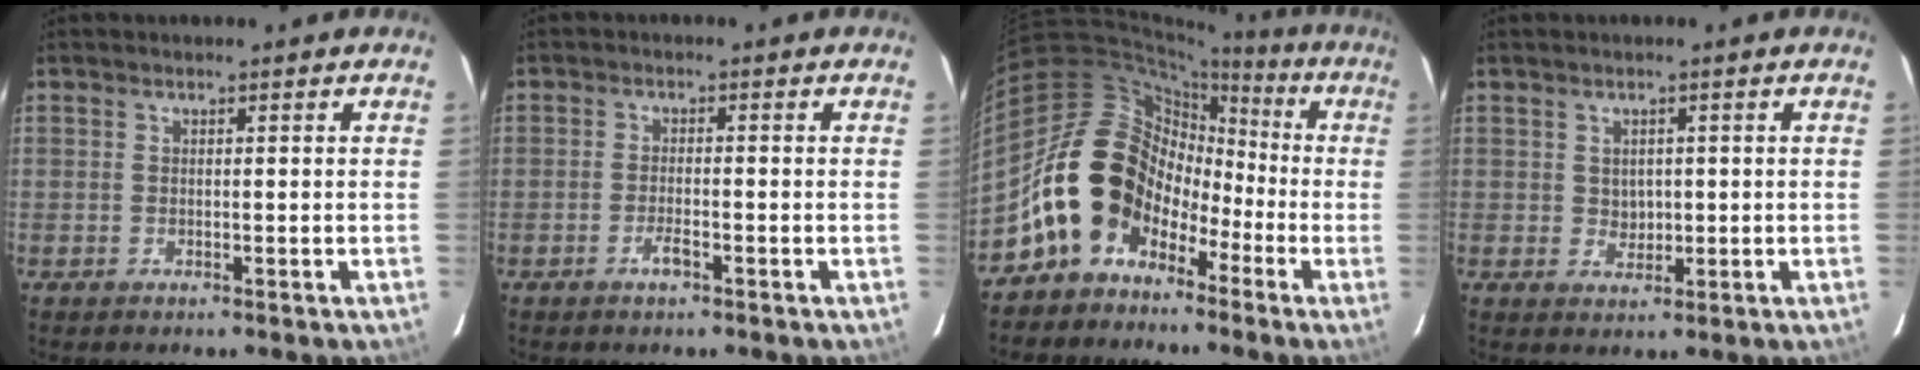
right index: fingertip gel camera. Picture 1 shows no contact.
{"total": 2.4, "force": [-1.4, 0.7, 1.8], "torque": [-0.040, 0.000, -0.028]}
{"total": 14.4, "force": [-6.4, 11.6, 5.8], "torque": [-0.117, 0.032, -0.114]}
{"total": 2.5, "force": [0.3, 2.3, 1.0], "torque": [-0.014, 0.004, 0.010]}